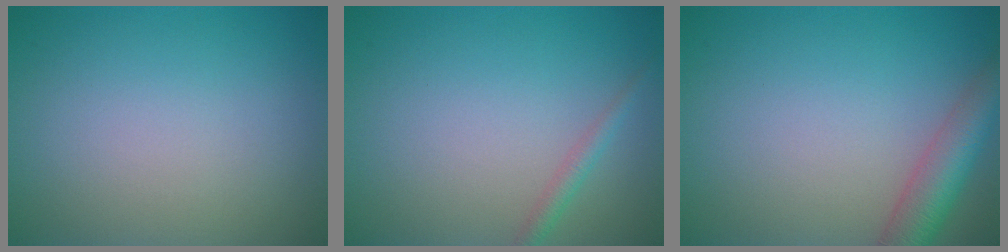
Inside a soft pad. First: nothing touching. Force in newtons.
{"total": 1.3, "press": 1.3, "slide": 0.1}
{"total": 4.6, "press": 4.6, "slide": 0.3}